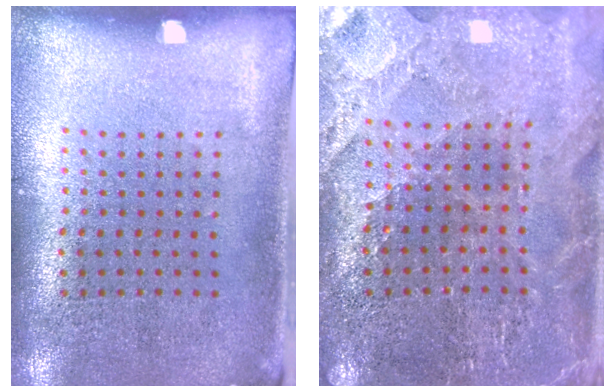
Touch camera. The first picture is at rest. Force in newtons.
{"total": 2.4, "press": 2.3, "slide": 0.2}